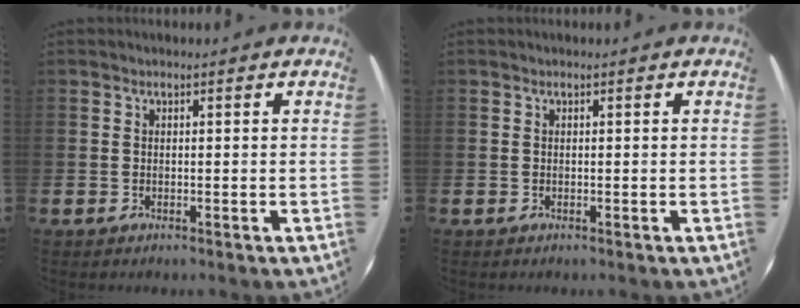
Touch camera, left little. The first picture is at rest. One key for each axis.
{"total": 0.0}